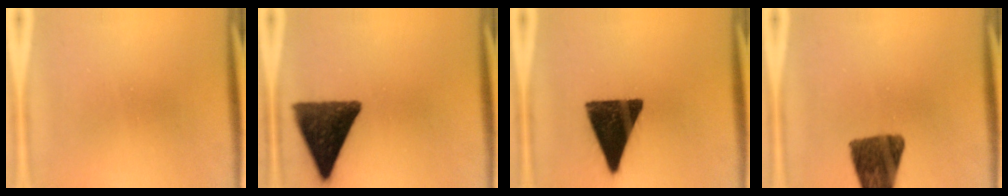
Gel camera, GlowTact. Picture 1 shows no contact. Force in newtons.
{"total": 13.8}
{"total": 15.4}
{"total": 10.7}